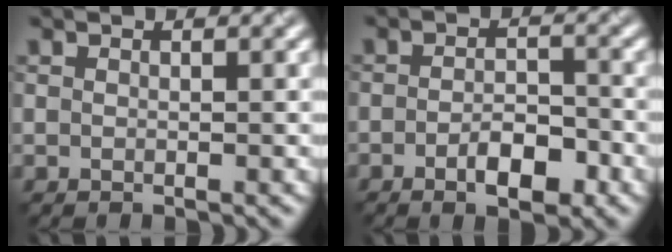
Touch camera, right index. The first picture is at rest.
{"total": 3.8, "force": [-1.7, 1.4, 3.1], "torque": [-0.051, -0.001, -0.028]}